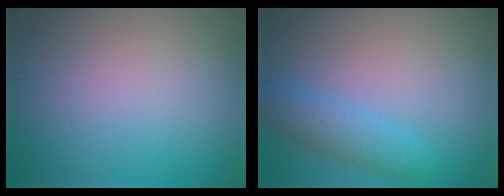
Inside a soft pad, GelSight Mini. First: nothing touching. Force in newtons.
{"total": 3.2, "press": 3.2, "slide": 0.1}